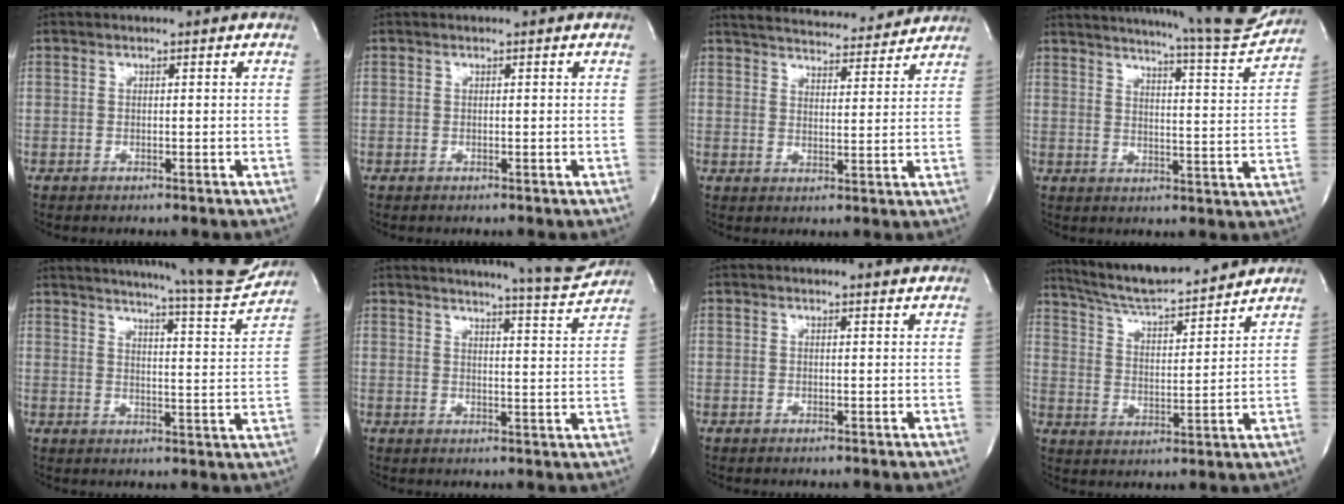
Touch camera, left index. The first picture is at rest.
{"total": 0.0}
{"total": 13.5, "force": [12.9, 2.4, 3.1], "torque": [-0.039, 0.005, 0.166]}
{"total": 18.8, "force": [17.4, 0.0, 7.0], "torque": [-0.105, -0.066, 0.214]}
{"total": 18.0, "force": [16.7, -0.1, 6.6], "torque": [-0.100, -0.064, 0.205]}
{"total": 12.1, "force": [11.5, -0.3, 3.8], "torque": [-0.054, -0.040, 0.136]}
{"total": 1.3, "force": [1.3, -0.1, 0.1], "torque": [-0.008, -0.007, 0.009]}
{"total": 15.8, "force": [14.5, 1.6, 6.1], "torque": [-0.109, 0.005, 0.232]}